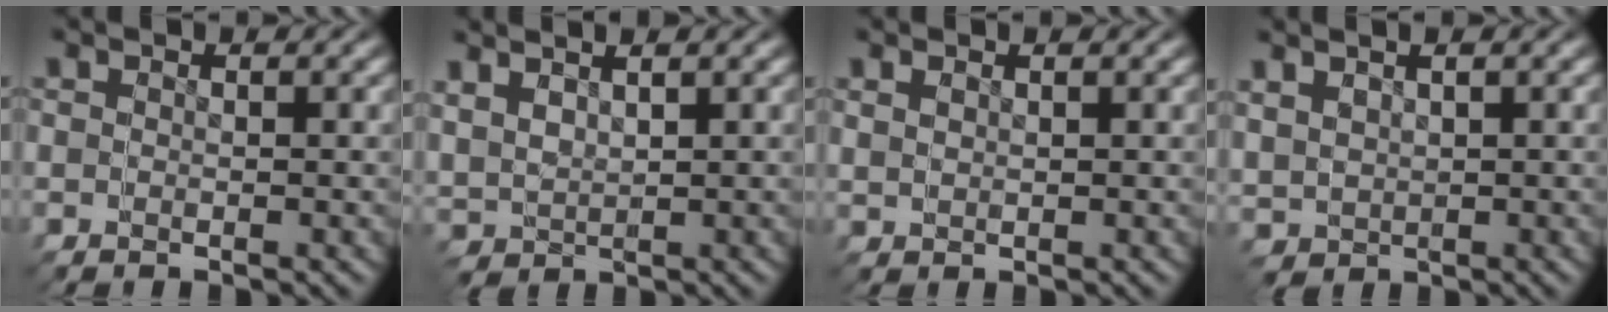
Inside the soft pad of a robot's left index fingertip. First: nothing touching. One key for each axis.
{"total": 3.0, "fx": 1.2, "fy": 2.5, "fz": 1.3, "tx": -0.016, "ty": 0.000, "tz": 0.027}
{"total": 1.0, "fx": 0.9, "fy": 0.0, "fz": 0.4, "tx": 0.010, "ty": 0.010, "tz": 0.014}
{"total": 2.9, "fx": 0.8, "fy": 2.5, "fz": 1.0, "tx": -0.006, "ty": 0.000, "tz": 0.020}